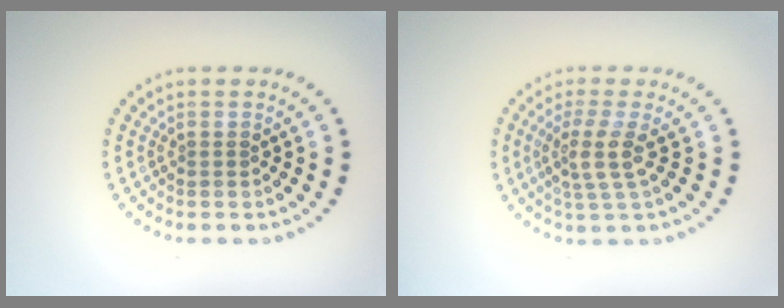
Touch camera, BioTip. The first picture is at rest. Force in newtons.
{"total": 2.9, "press": 2.2, "slide": 1.9}